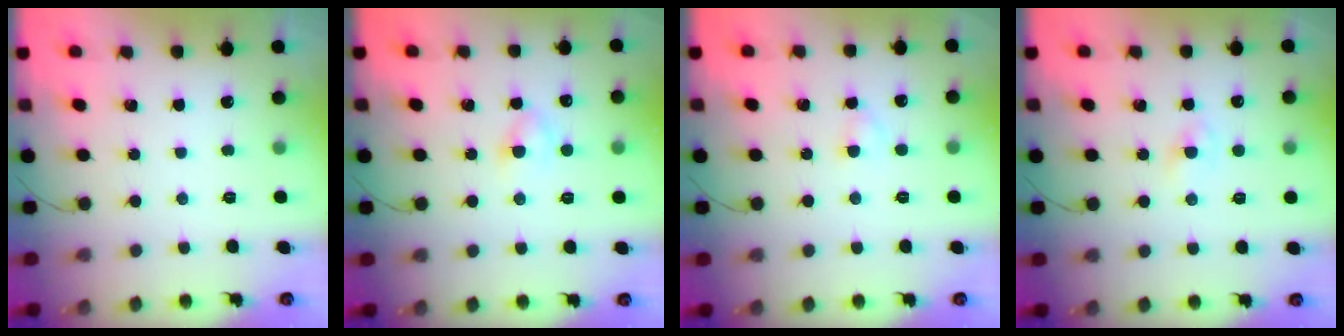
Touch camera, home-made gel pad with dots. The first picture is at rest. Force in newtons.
{"total": 3.2, "press": 3.0, "slide": 1.1}
{"total": 2.0, "press": 1.7, "slide": 1.0}
{"total": 0.7, "press": 0.6, "slide": 0.5}